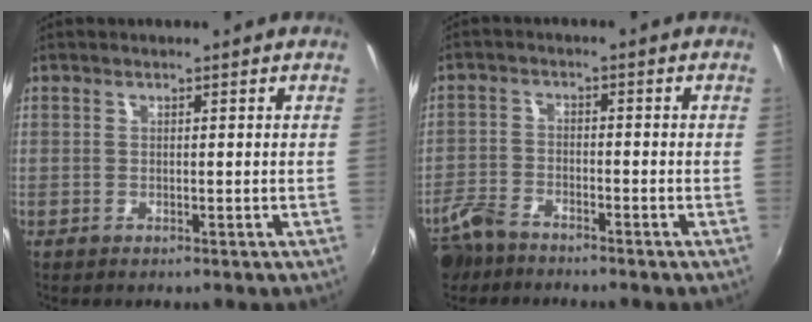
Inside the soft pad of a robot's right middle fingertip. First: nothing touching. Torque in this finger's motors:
{"motor_torque": [1.08, -1.06, 0.31, 0.13]}